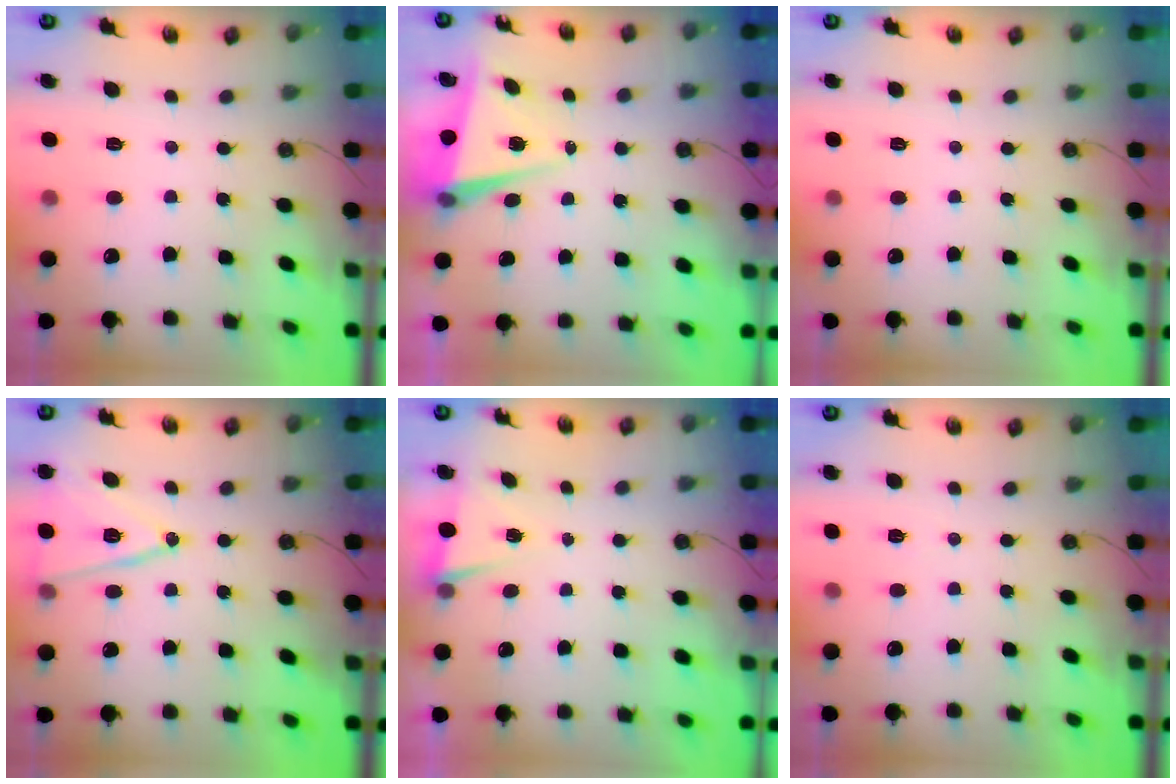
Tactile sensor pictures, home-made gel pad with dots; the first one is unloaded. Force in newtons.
{"total": 5.5, "press": 5.4, "slide": 0.8}
{"total": 0.0}
{"total": 14.1, "press": 13.7, "slide": 3.3}
{"total": 2.7, "press": 1.5, "slide": 2.2}
{"total": 4.8, "press": 2.1, "slide": 4.3}